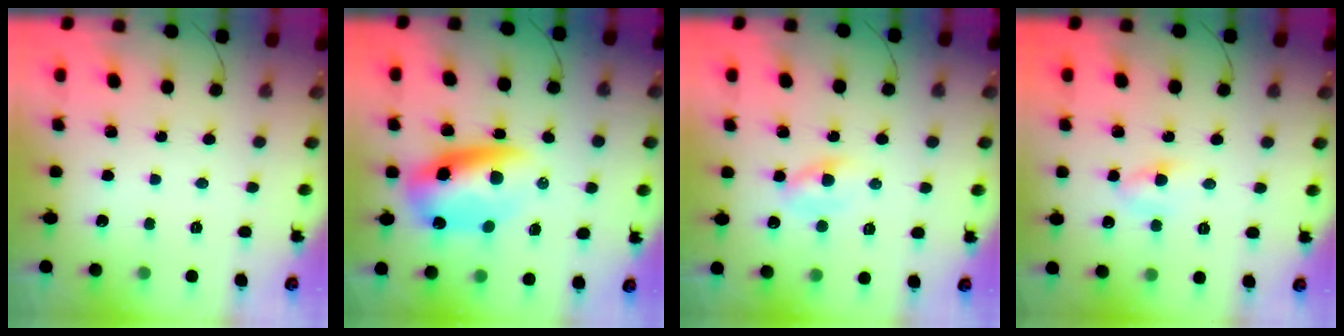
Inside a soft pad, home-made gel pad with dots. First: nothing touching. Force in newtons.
{"total": 11.7, "press": 11.3, "slide": 2.8}
{"total": 2.7, "press": 2.5, "slide": 0.9}
{"total": 5.3, "press": 5.1, "slide": 1.3}